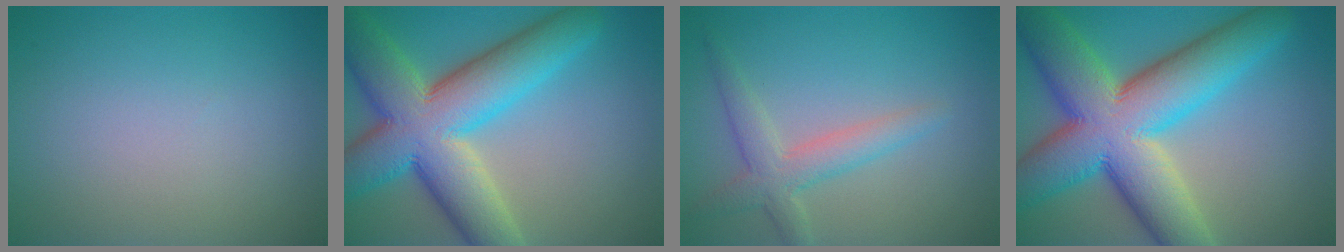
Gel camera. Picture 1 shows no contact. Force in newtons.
{"total": 12.8, "press": 12.8, "slide": 0.7}
{"total": 3.2, "press": 3.2, "slide": 0.2}
{"total": 14.5, "press": 14.5, "slide": 0.6}